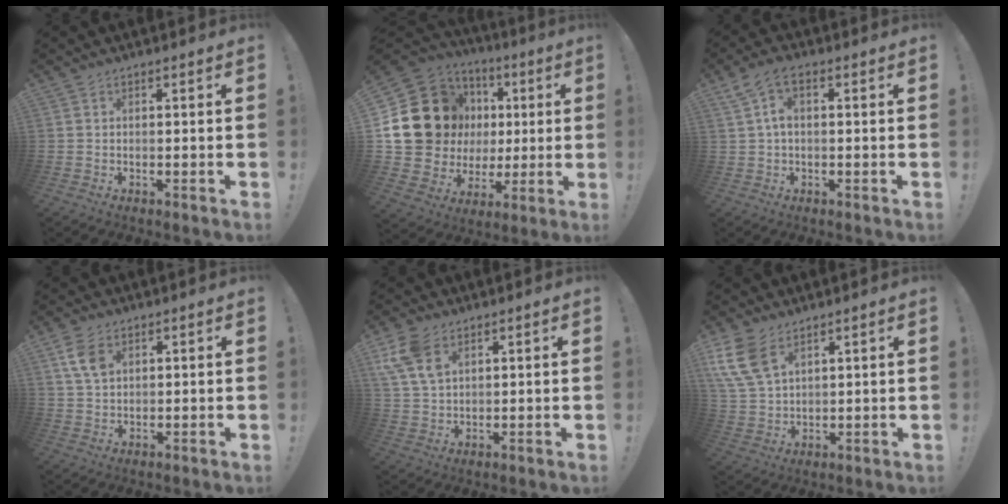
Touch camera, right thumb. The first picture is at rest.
{"total": 23.2, "force": [4.3, 19.2, 12.3], "torque": [-0.209, -0.025, 0.134]}
{"total": 5.9, "force": [1.3, 3.4, 4.6], "torque": [-0.097, 0.011, 0.026]}
{"total": 6.8, "force": [2.8, 4.4, 4.4], "torque": [-0.078, -0.003, 0.054]}
{"total": 9.9, "force": [5.0, 6.1, 6.1], "torque": [-0.121, -0.012, 0.096]}
{"total": 12.4, "force": [6.8, 7.7, 6.9], "torque": [-0.141, -0.023, 0.138]}